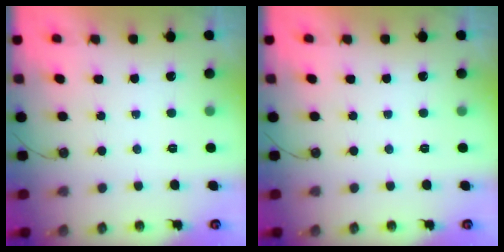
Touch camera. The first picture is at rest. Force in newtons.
{"total": 0.0}